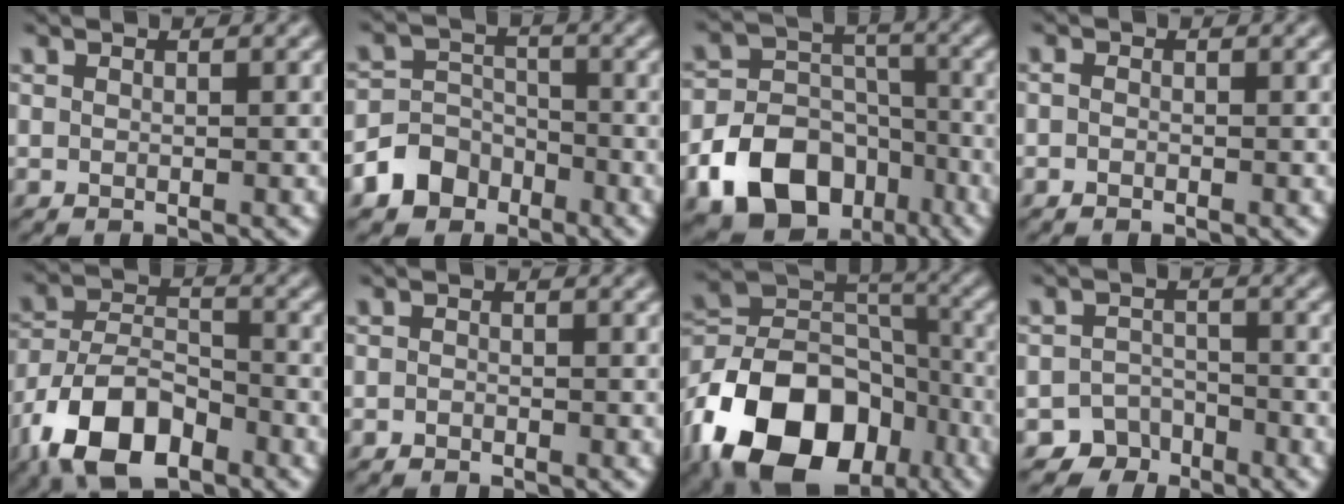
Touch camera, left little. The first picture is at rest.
{"total": 6.2, "force": [-3.9, 4.8, 1.2], "torque": [-0.004, -0.006, -0.099]}
{"total": 15.4, "force": [-8.4, 11.5, 5.8], "torque": [-0.107, -0.048, -0.158]}
{"total": 0.6, "force": [-0.4, 0.4, 0.3], "torque": [-0.005, -0.001, -0.010]}
{"total": 9.4, "force": [-5.6, 5.0, 5.8], "torque": [-0.118, -0.002, -0.110]}
{"total": 0.6, "force": [-0.6, 0.2, 0.1], "torque": [0.001, -0.002, -0.013]}
{"total": 15.3, "force": [-7.7, 10.2, 8.4], "torque": [-0.175, 0.007, -0.147]}
{"total": 4.1, "force": [-3.3, 2.5, -0.1], "torque": [0.031, 0.007, -0.049]}